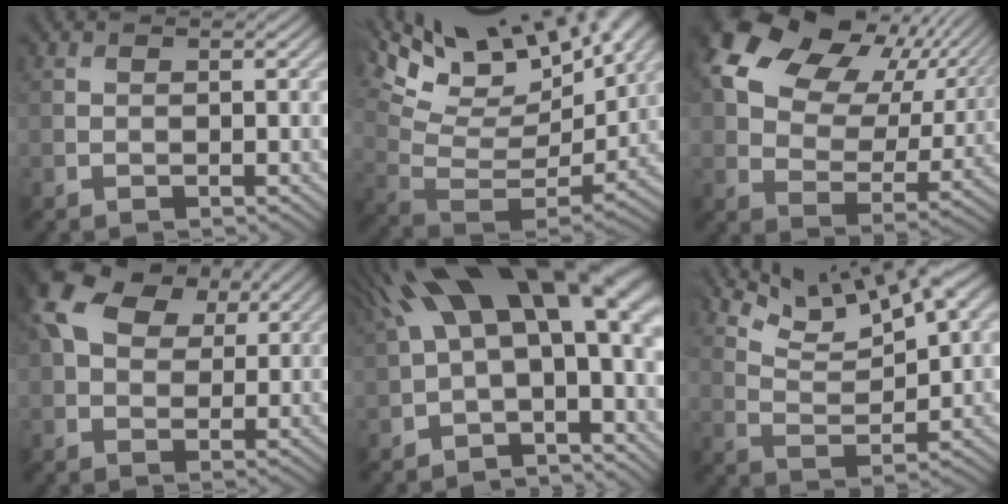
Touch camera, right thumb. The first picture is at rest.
{"total": 18.2, "force": [11.3, 7.5, 12.2], "torque": [-0.229, 0.031, 0.182]}
{"total": 16.6, "force": [8.1, 10.3, 10.2], "torque": [-0.206, 0.032, 0.138]}
{"total": 10.0, "force": [3.8, 6.9, 6.1], "torque": [-0.146, 0.021, 0.064]}
{"total": 16.9, "force": [4.1, 7.5, 14.6], "torque": [-0.247, 0.021, 0.089]}
{"total": 9.8, "force": [6.9, 2.7, 6.4], "torque": [-0.123, 0.008, 0.134]}